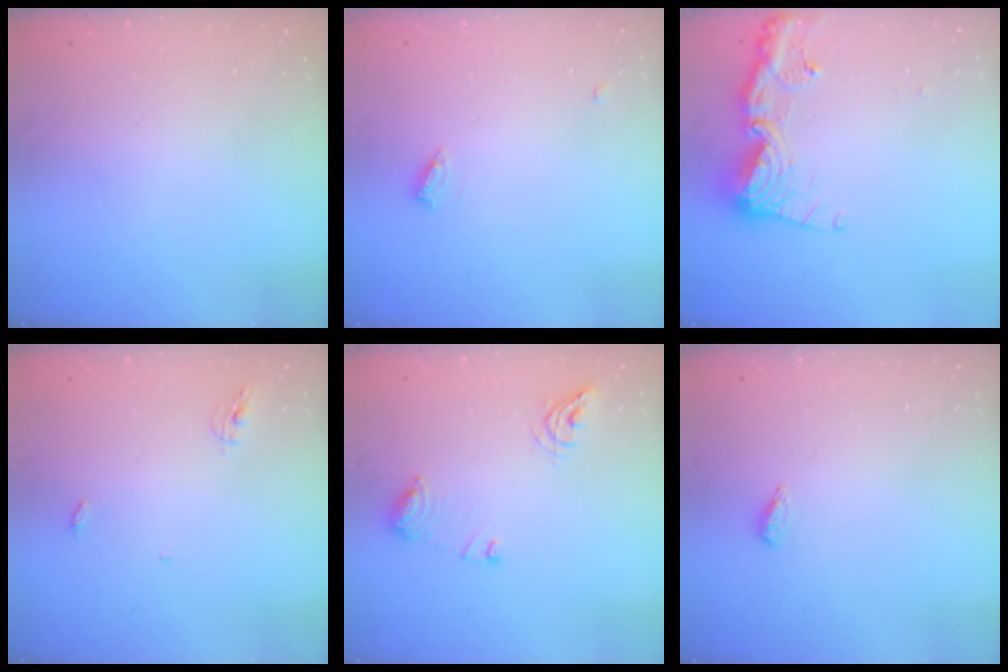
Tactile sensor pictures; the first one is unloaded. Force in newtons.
{"total": 4.5, "press": 4.5, "slide": 0.4}
{"total": 14.4, "press": 14.3, "slide": 1.9}
{"total": 4.2, "press": 4.2, "slide": 0.4}
{"total": 9.0, "press": 9.0, "slide": 0.7}
{"total": 3.1, "press": 3.0, "slide": 0.6}